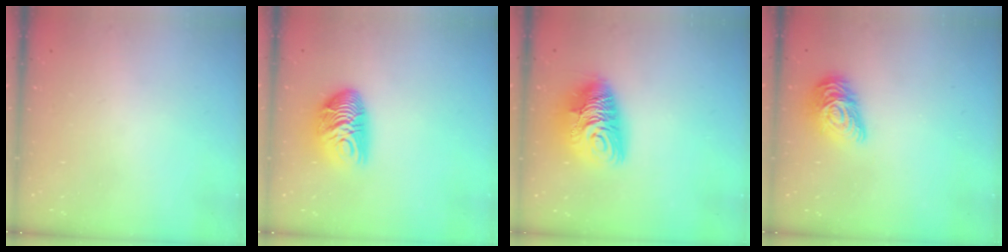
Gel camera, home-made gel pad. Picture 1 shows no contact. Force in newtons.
{"total": 12.0, "press": 12.0, "slide": 0.6}
{"total": 13.9, "press": 13.8, "slide": 1.5}
{"total": 12.5, "press": 12.5, "slide": 0.5}